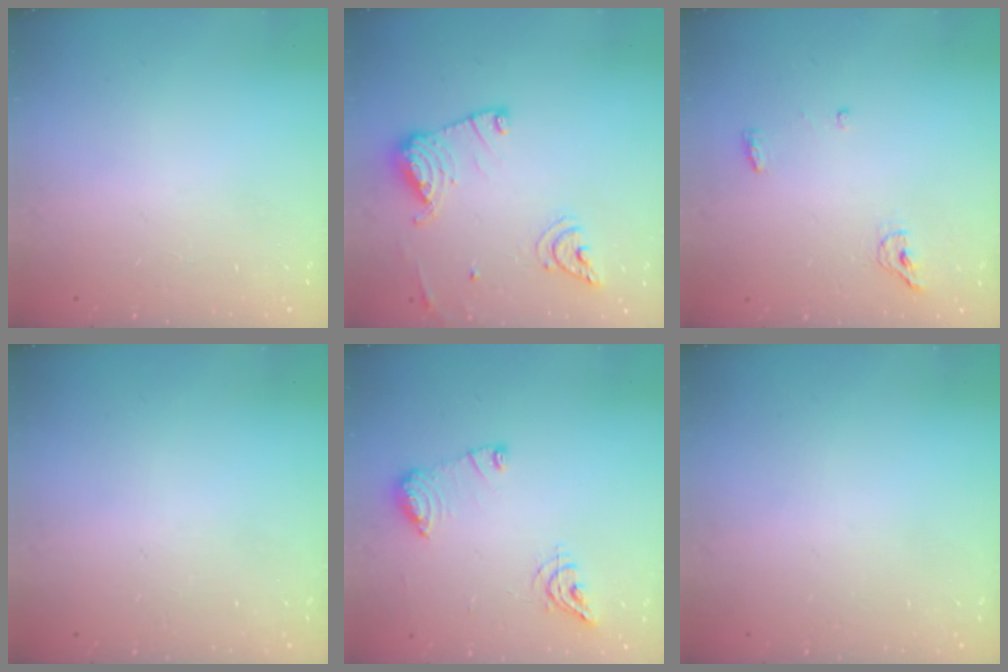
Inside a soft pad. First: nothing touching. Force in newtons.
{"total": 14.5, "press": 14.5, "slide": 1.3}
{"total": 4.4, "press": 4.3, "slide": 1.1}
{"total": 0.0}
{"total": 10.7, "press": 10.6, "slide": 1.1}
{"total": 0.0}